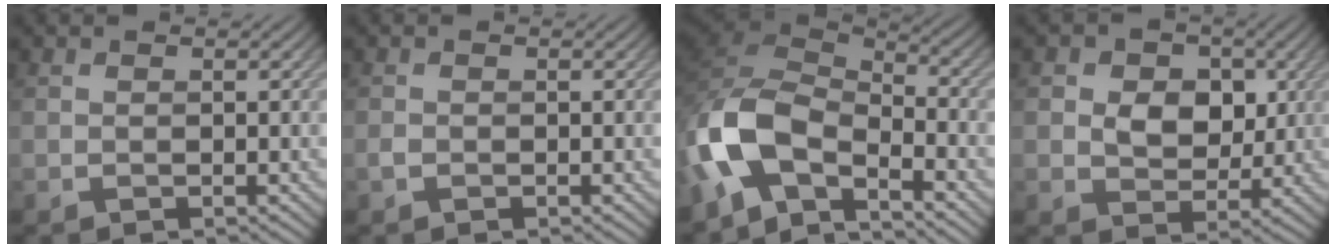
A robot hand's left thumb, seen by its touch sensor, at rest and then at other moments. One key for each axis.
{"total": 0.6, "fx": -0.3, "fy": 0.4, "fz": 0.3, "tx": -0.007, "ty": -0.002, "tz": -0.007}
{"total": 12.5, "fx": -6.1, "fy": 6.1, "fz": 9.1, "tx": -0.199, "ty": -0.010, "tz": -0.135}
{"total": 5.8, "fx": 0.9, "fy": 4.5, "fz": 3.5, "tx": -0.062, "ty": 0.000, "tz": 0.002}